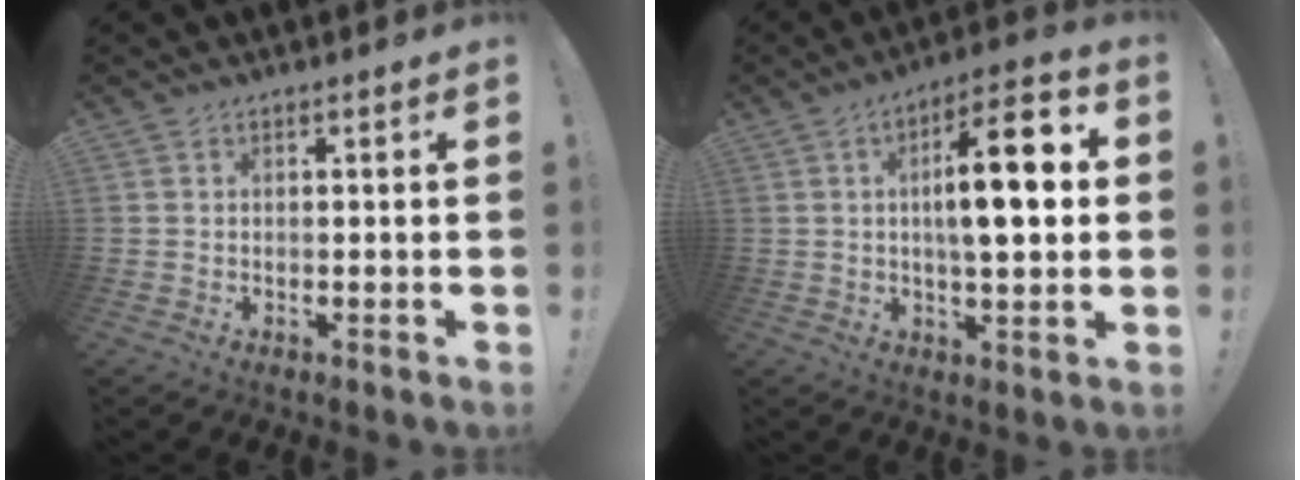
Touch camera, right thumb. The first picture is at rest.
{"total": 14.6, "force": [1.5, 4.6, 13.8], "torque": [-0.220, 0.003, 0.014]}